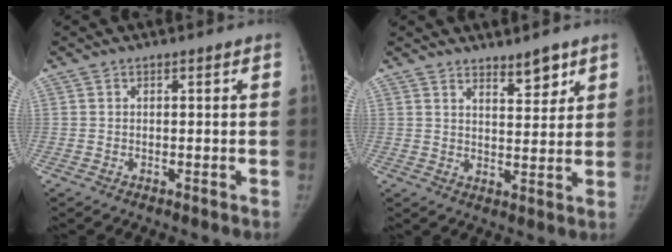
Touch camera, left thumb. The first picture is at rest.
{"total": 4.9, "force": [3.8, 1.7, 2.7], "torque": [-0.022, -0.032, 0.061]}